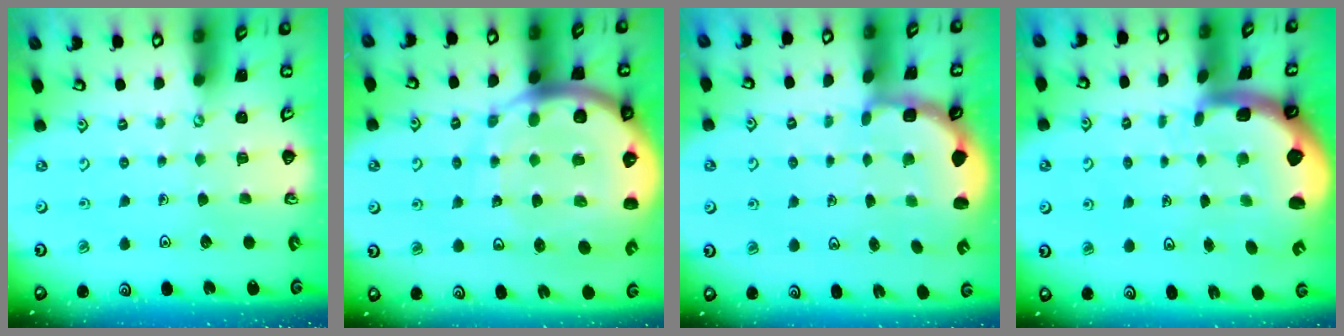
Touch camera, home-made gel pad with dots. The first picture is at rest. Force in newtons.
{"total": 17.4, "press": 17.3, "slide": 2.0}
{"total": 2.5, "press": 2.2, "slide": 1.2}
{"total": 3.8, "press": 3.2, "slide": 2.1}